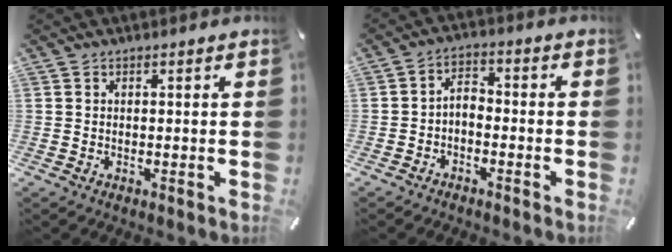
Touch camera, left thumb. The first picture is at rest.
{"total": 3.5, "force": [-2.6, 1.9, 1.3], "torque": [-0.030, 0.013, -0.054]}